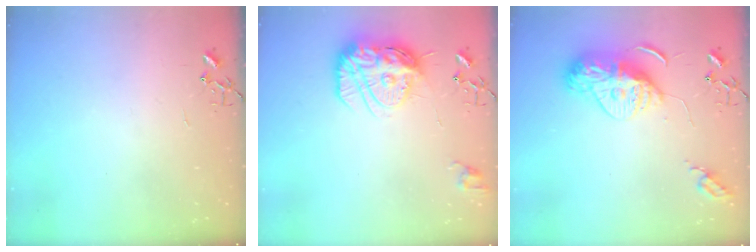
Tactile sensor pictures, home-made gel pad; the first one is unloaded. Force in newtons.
{"total": 15.8, "press": 15.8, "slide": 1.4}
{"total": 13.3, "press": 13.3, "slide": 1.2}